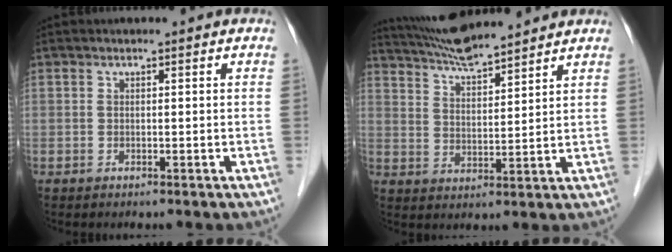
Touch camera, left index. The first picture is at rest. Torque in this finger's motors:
{"motor_torque": [-0.14, -0.88, 0.55, 0.13]}